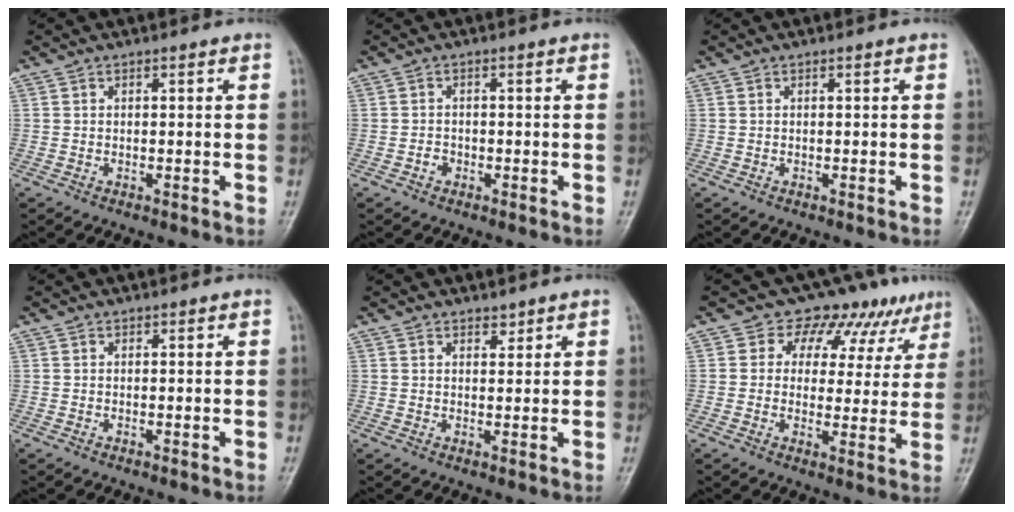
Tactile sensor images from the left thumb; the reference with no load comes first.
{"total": 1.6, "force": [-0.8, 1.3, 0.6], "torque": [-0.006, 0.011, -0.017]}
{"total": 0.0}
{"total": 0.0}
{"total": 1.4, "force": [1.2, 0.7, 0.5], "torque": [0.002, -0.009, 0.018]}
{"total": 10.9, "force": [6.8, 7.5, 4.2], "torque": [-0.002, -0.021, 0.076]}